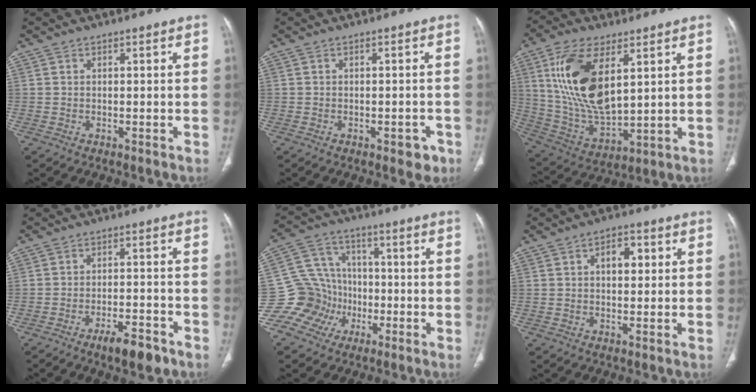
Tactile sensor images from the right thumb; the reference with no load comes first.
{"total": 2.8, "force": [-1.6, 1.5, 1.8], "torque": [-0.006, 0.007, -0.016]}
{"total": 18.5, "force": [6.2, 8.9, 15.0], "torque": [-0.282, -0.024, 0.130]}
{"total": 7.0, "force": [-4.7, 2.2, 4.8], "torque": [-0.070, 0.022, -0.069]}
{"total": 13.0, "force": [-4.4, 11.7, 3.6], "torque": [-0.032, 0.052, -0.076]}
{"total": 5.1, "force": [1.4, 3.0, 3.9], "torque": [-0.040, 0.008, 0.019]}